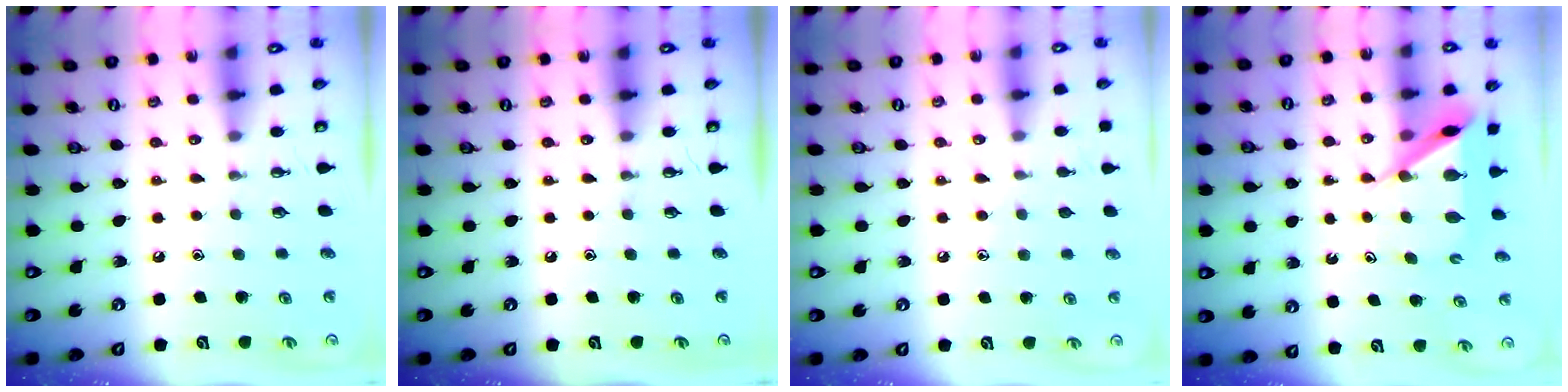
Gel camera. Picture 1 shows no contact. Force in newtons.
{"total": 0.0}
{"total": 4.3, "press": 4.2, "slide": 0.4}
{"total": 8.3, "press": 8.2, "slide": 0.5}